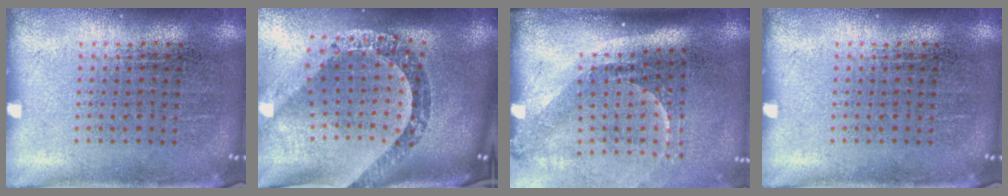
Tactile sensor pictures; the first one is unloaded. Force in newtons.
{"total": 2.8, "press": 2.1, "slide": 1.8}
{"total": 2.2, "press": 1.5, "slide": 1.6}
{"total": 0.0}